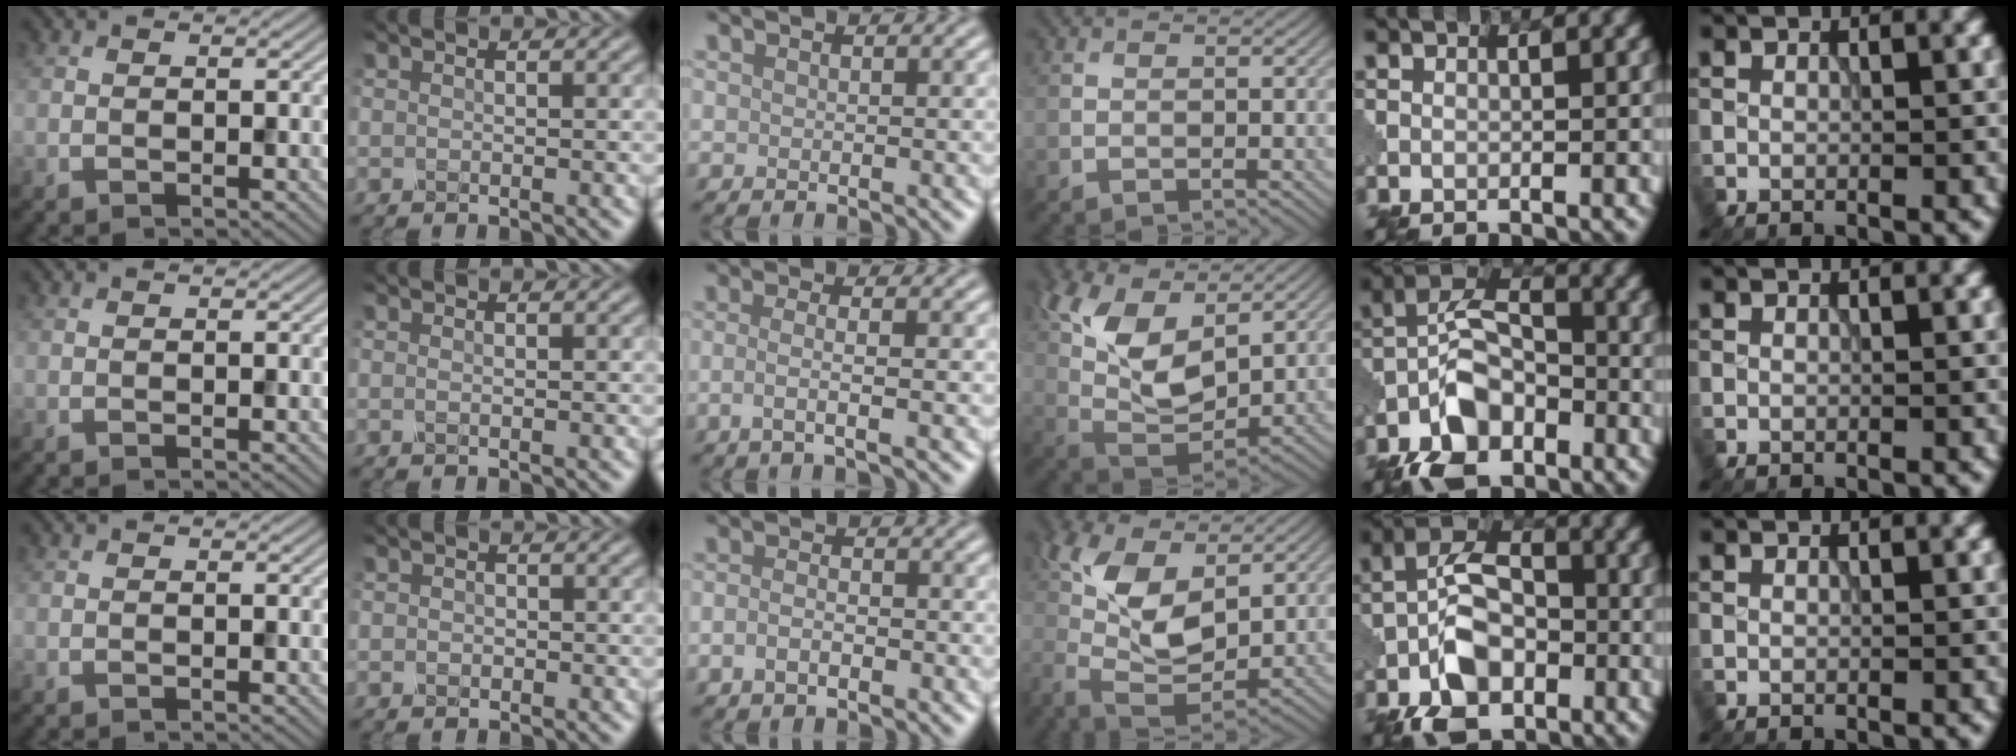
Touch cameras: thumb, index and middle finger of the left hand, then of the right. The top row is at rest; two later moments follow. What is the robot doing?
{"motion": "insert", "object": "pin"}